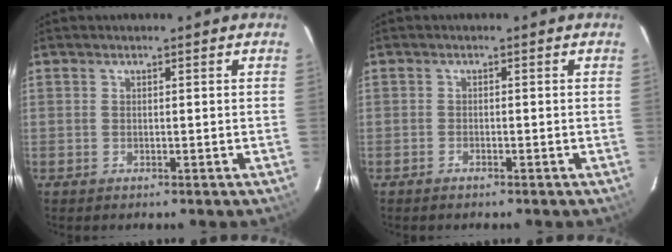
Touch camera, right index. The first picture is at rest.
{"total": 0.9, "force": [-0.8, 0.2, 0.3], "torque": [-0.012, 0.001, -0.020]}